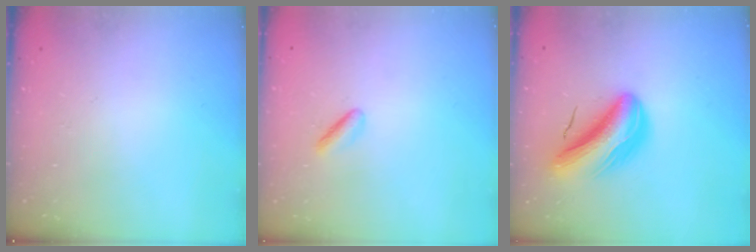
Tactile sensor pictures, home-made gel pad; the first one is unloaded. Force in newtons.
{"total": 2.1, "press": 2.0, "slide": 0.6}
{"total": 9.7, "press": 9.3, "slide": 2.7}